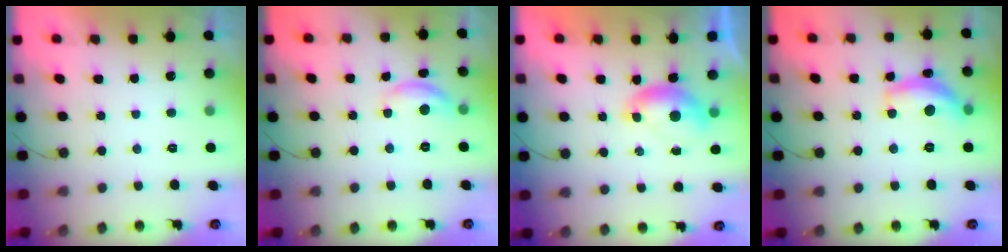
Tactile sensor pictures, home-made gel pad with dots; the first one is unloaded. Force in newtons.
{"total": 9.5, "press": 9.5, "slide": 0.4}
{"total": 6.3, "press": 6.2, "slide": 0.9}
{"total": 12.7, "press": 12.7, "slide": 0.7}